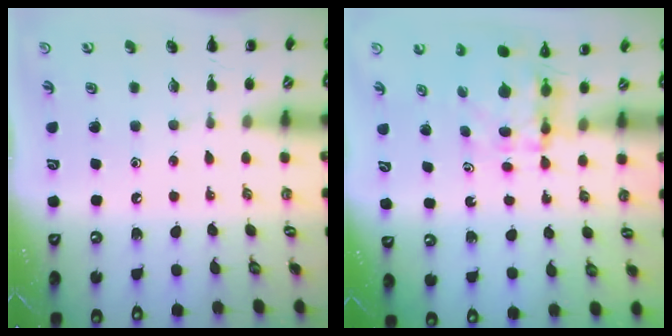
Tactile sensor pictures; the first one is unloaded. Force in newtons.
{"total": 3.9, "press": 3.9, "slide": 0.3}